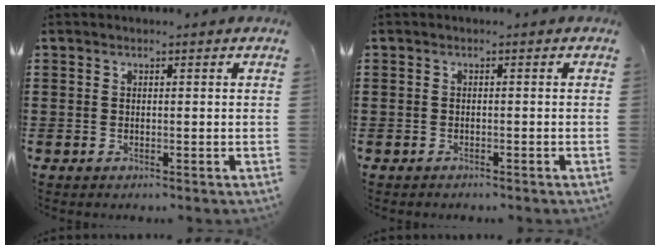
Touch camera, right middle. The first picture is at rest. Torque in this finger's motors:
{"motor_torque": [-0.26, 0.14, 0.04, -0.01]}